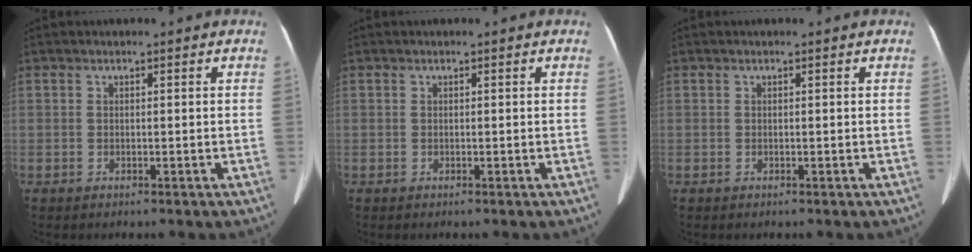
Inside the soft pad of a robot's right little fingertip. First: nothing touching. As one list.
[{"total": 0.0}, {"total": 0.0}]